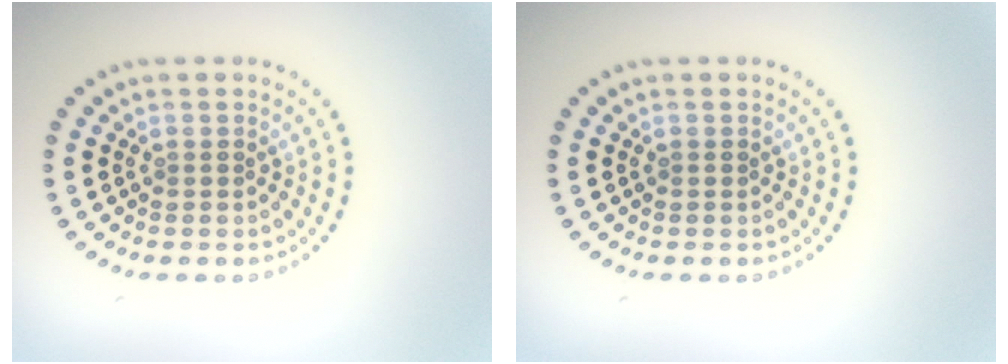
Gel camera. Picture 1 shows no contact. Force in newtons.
{"total": 0.0}